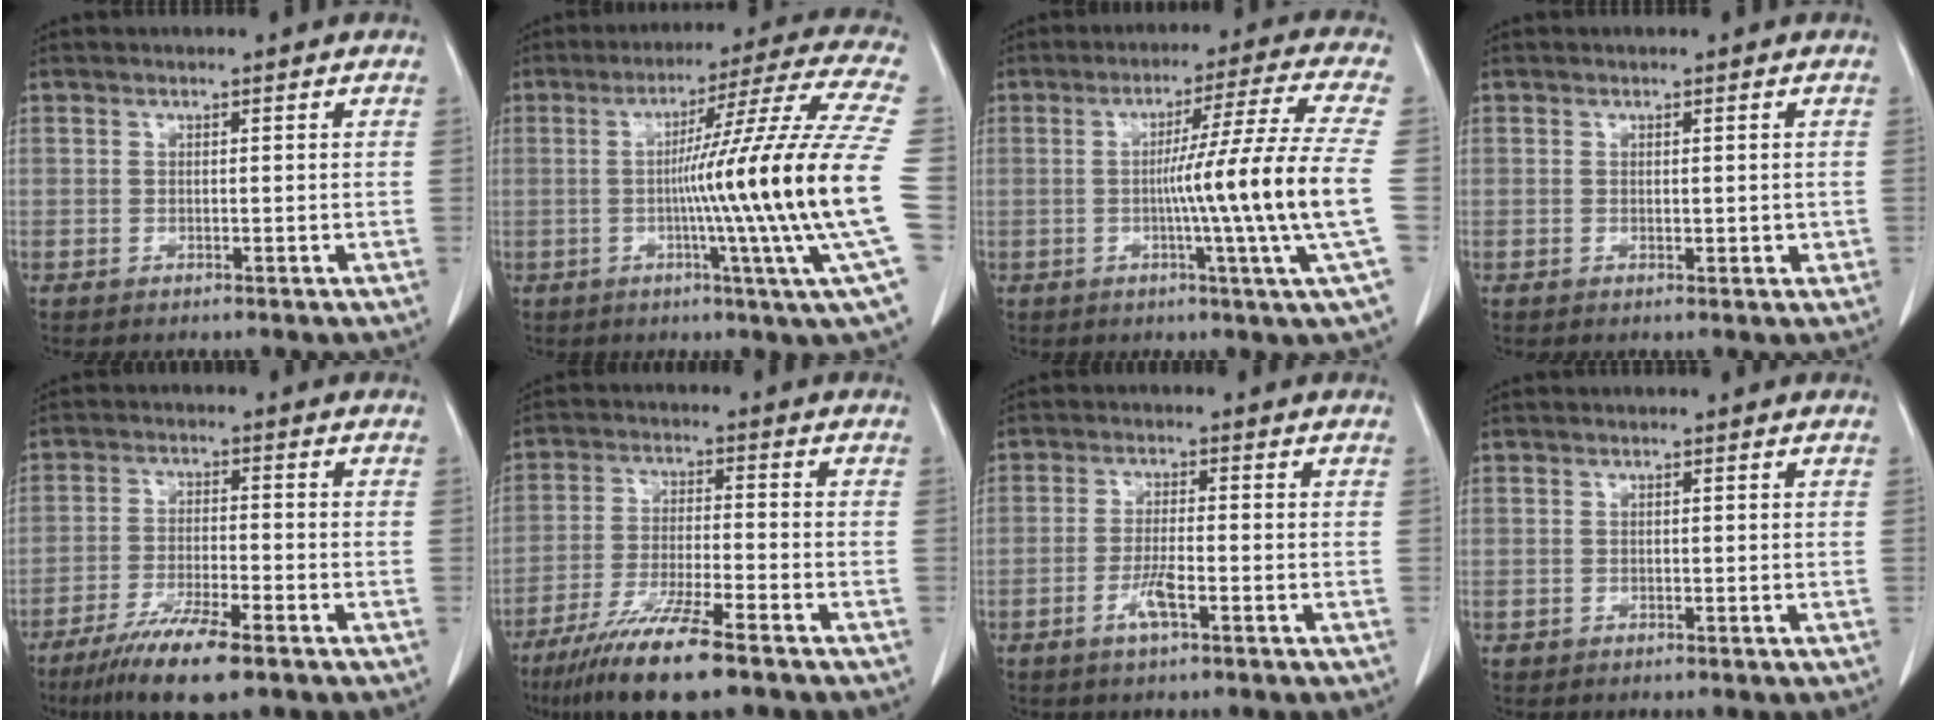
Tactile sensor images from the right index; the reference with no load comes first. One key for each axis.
{"total": 20.5, "fx": -2.5, "fy": -3.6, "fz": 20.0, "tx": -0.260, "ty": -0.012, "tz": -0.056}
{"total": 14.4, "fx": -1.7, "fy": -3.4, "fz": 13.9, "tx": -0.213, "ty": -0.014, "tz": -0.031}
{"total": 1.4, "fx": 0.1, "fy": 0.8, "fz": 1.1, "tx": -0.012, "ty": -0.003, "tz": 0.006}
{"total": 9.3, "fx": -6.3, "fy": 0.8, "fz": 6.8, "tx": -0.123, "ty": -0.024, "tz": -0.110}
{"total": 11.8, "fx": -8.1, "fy": 0.7, "fz": 8.5, "tx": -0.158, "ty": -0.032, "tz": -0.143}
{"total": 3.8, "fx": -1.8, "fy": 0.4, "fz": 3.3, "tx": -0.066, "ty": -0.003, "tz": -0.034}
{"total": 0.0}